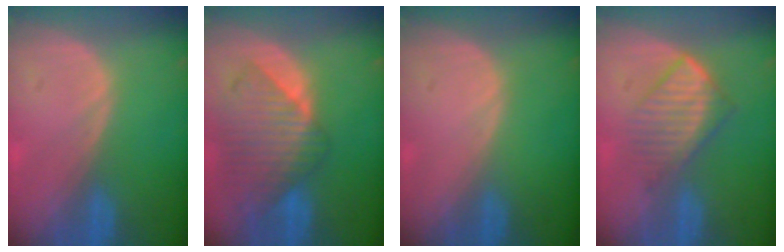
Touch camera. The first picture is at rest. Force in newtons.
{"total": 9.8, "press": 8.6, "slide": 4.8}
{"total": 0.0}
{"total": 6.9, "press": 6.0, "slide": 3.5}